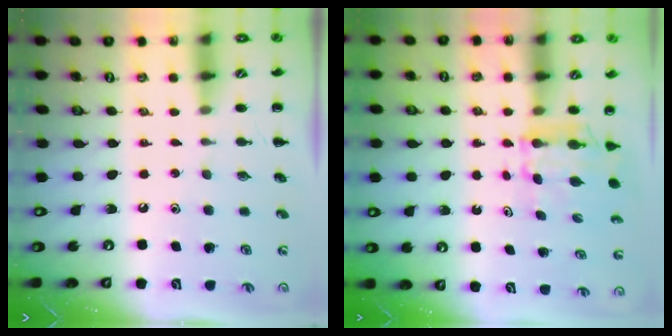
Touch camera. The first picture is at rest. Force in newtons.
{"total": 5.9, "press": 5.9, "slide": 0.7}